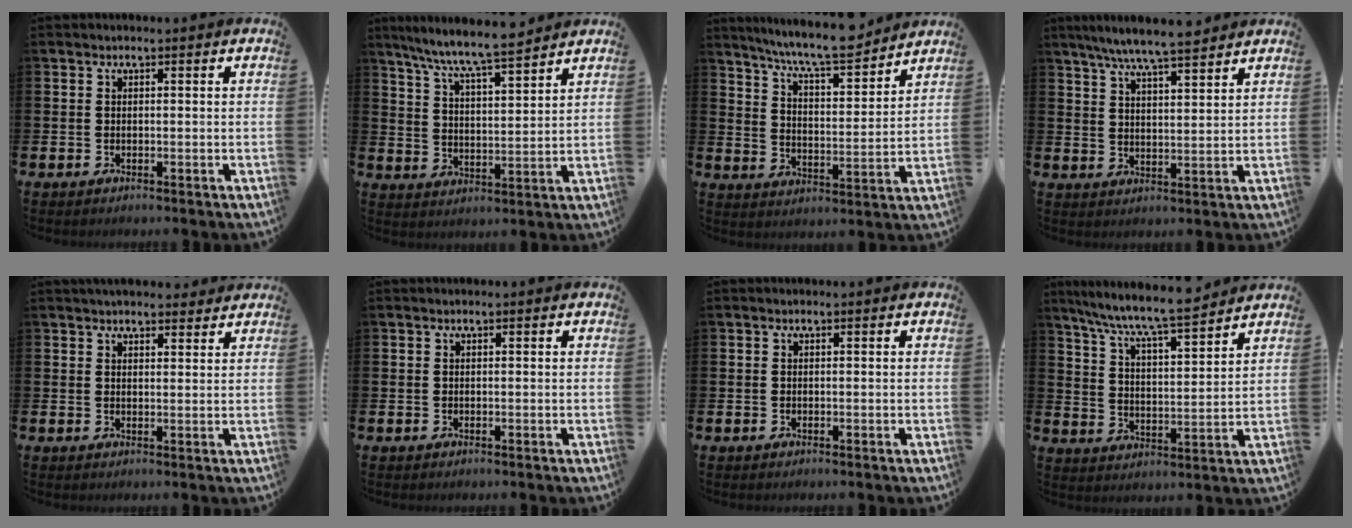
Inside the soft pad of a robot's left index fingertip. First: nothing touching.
{"total": 8.1, "force": [7.6, 0.0, 2.8], "torque": [-0.081, -0.047, 0.133]}
{"total": 8.7, "force": [8.2, 0.5, 2.9], "torque": [-0.077, -0.054, 0.144]}
{"total": 7.2, "force": [6.7, 0.3, 2.5], "torque": [-0.061, -0.026, 0.120]}
{"total": 3.3, "force": [3.2, 0.6, 0.2], "torque": [0.001, -0.017, 0.056]}
{"total": 0.0}
{"total": 0.0}
{"total": 8.5, "force": [8.1, 0.0, 2.6], "torque": [-0.082, -0.057, 0.141]}